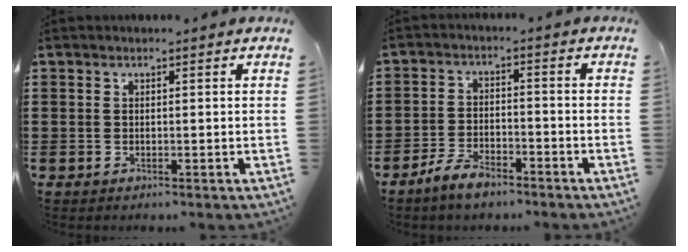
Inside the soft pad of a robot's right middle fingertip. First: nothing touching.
{"total": 4.7, "force": [-3.9, 1.6, 2.2], "torque": [-0.050, 0.008, -0.077]}